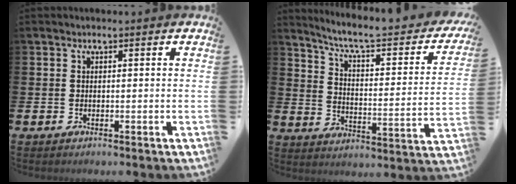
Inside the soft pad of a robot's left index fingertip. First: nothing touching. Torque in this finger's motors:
{"motor_torque": [0.61, -1.10, 0.32, 0.12]}